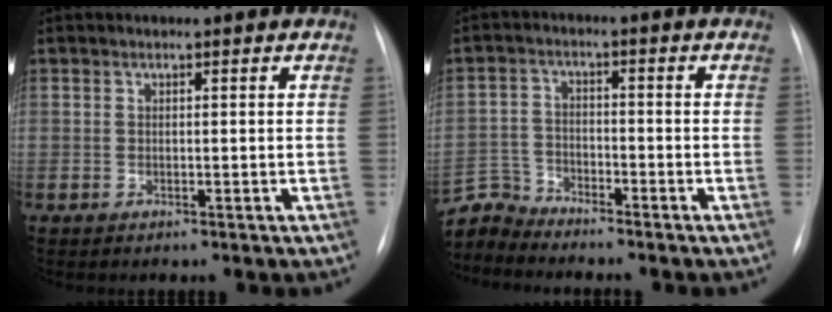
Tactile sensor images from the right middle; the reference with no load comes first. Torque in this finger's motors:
{"motor_torque": [-0.14, -0.08, -0.07, -0.04]}